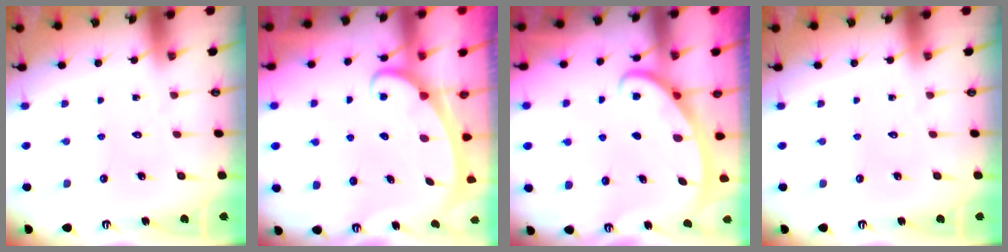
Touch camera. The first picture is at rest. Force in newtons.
{"total": 2.3, "press": 2.3, "slide": 0.3}
{"total": 2.7, "press": 2.6, "slide": 0.4}
{"total": 0.0}